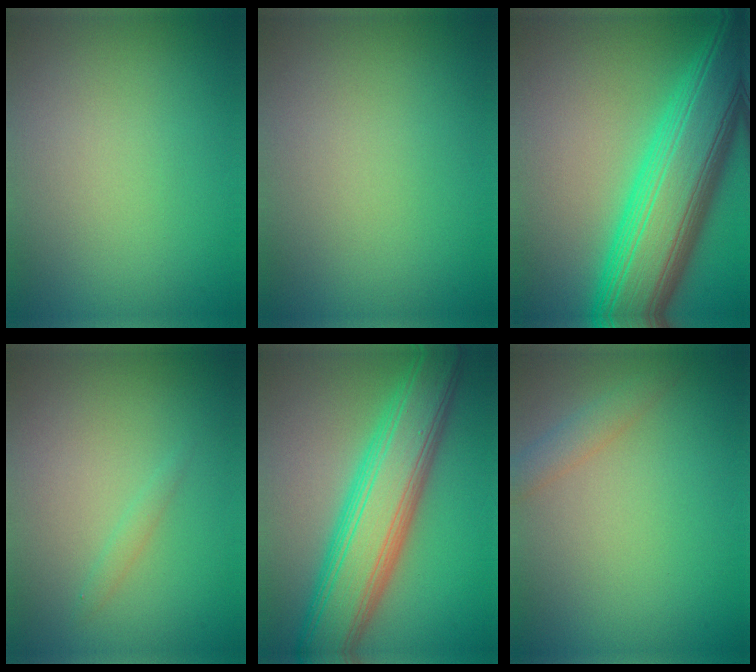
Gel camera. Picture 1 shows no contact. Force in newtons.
{"total": 0.0}
{"total": 12.4, "press": 12.4, "slide": 0.2}
{"total": 0.8, "press": 0.8, "slide": 0.0}
{"total": 9.4, "press": 9.4, "slide": 0.1}
{"total": 1.6, "press": 1.6, "slide": 0.0}